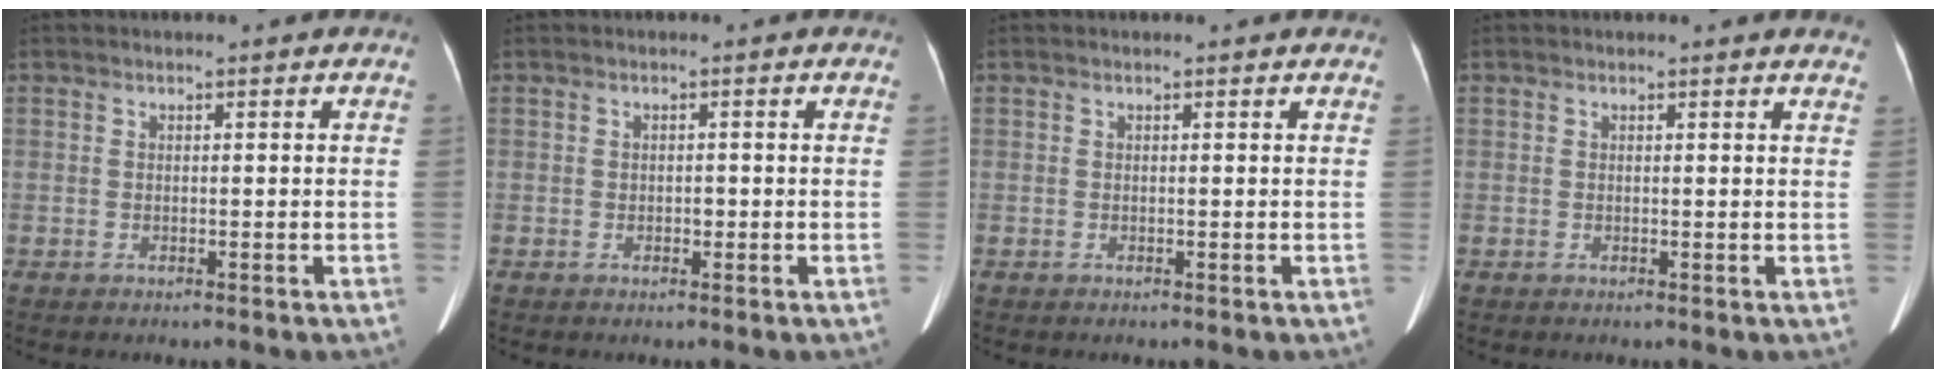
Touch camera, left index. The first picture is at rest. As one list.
[{"total": 0.8, "force": [-0.2, 0.6, 0.5], "torque": [-0.010, 0.001, -0.002]}, {"total": 0.6, "force": [0.5, 0.0, 0.1], "torque": [-0.003, -0.001, 0.001]}, {"total": 3.4, "force": [3.3, 0.6, 0.6], "torque": [-0.007, -0.011, 0.012]}]